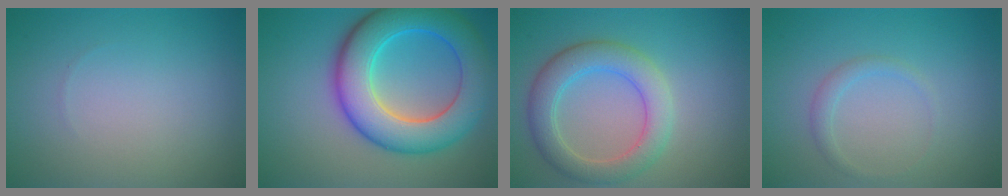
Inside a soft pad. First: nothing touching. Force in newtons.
{"total": 9.6, "press": 9.6, "slide": 0.0}
{"total": 4.8, "press": 4.8, "slide": 0.4}
{"total": 1.2, "press": 1.2, "slide": 0.0}